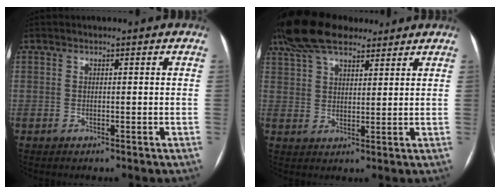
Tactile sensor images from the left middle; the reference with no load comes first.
{"total": 12.8, "force": [10.1, 4.6, 6.4], "torque": [-0.125, 0.050, 0.180]}